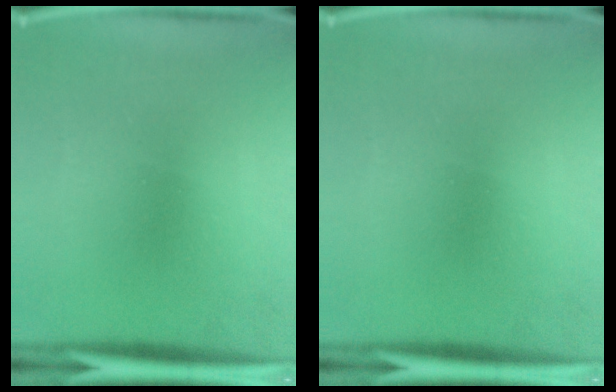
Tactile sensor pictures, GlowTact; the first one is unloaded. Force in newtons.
{"total": 0.0}